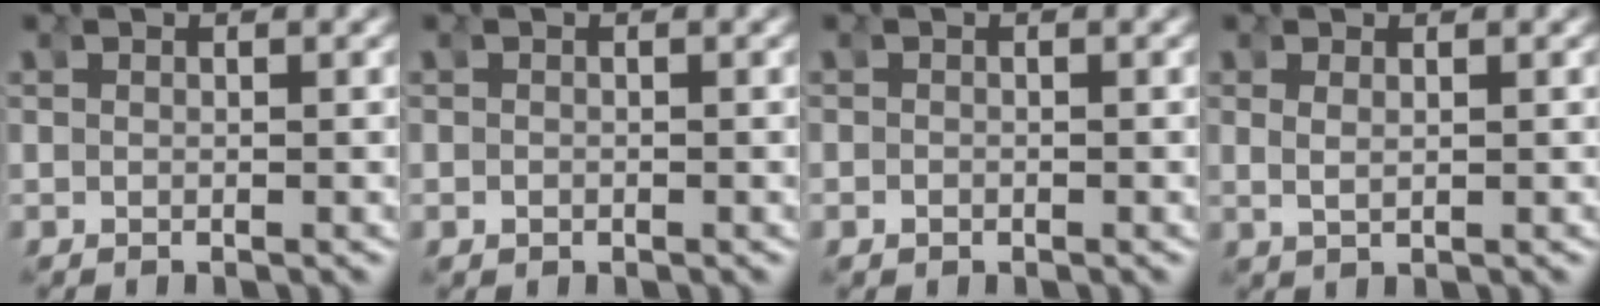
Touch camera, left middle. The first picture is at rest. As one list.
[{"total": 0.8, "force": [0.6, 0.6, 0.1], "torque": [-0.002, 0.000, 0.011]}, {"total": 1.1, "force": [0.6, 0.9, 0.1], "torque": [-0.008, -0.003, 0.012]}, {"total": 2.1, "force": [1.1, -1.7, 0.0], "torque": [-0.001, 0.006, 0.023]}]